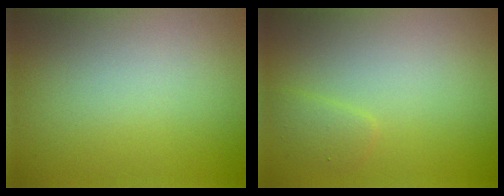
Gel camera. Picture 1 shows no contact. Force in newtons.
{"total": 1.1, "press": 1.1, "slide": 0.1}